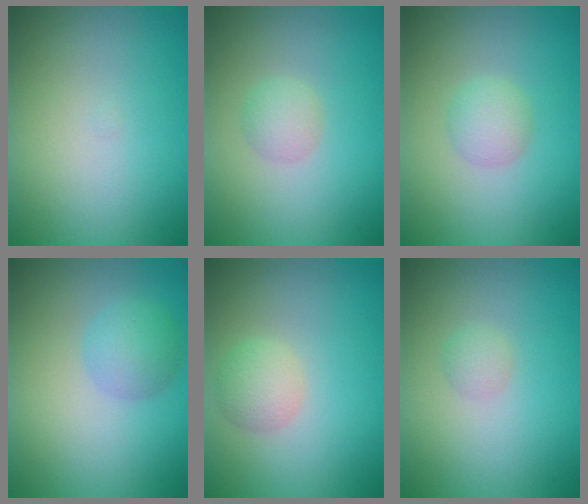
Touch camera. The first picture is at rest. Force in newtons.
{"total": 1.6, "press": 1.6, "slide": 0.1}
{"total": 2.0, "press": 2.0, "slide": 0.1}
{"total": 2.7, "press": 2.7, "slide": 0.1}
{"total": 2.3, "press": 2.3, "slide": 0.2}
{"total": 1.0, "press": 1.0, "slide": 0.0}